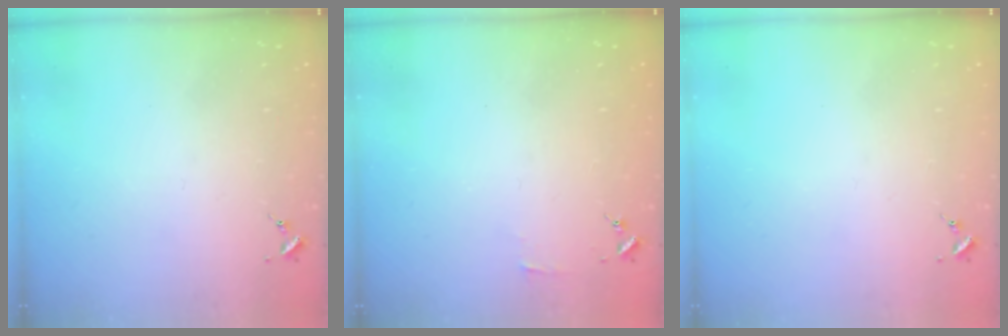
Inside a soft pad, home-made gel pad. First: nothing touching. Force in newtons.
{"total": 2.9, "press": 2.9, "slide": 0.3}
{"total": 0.0}